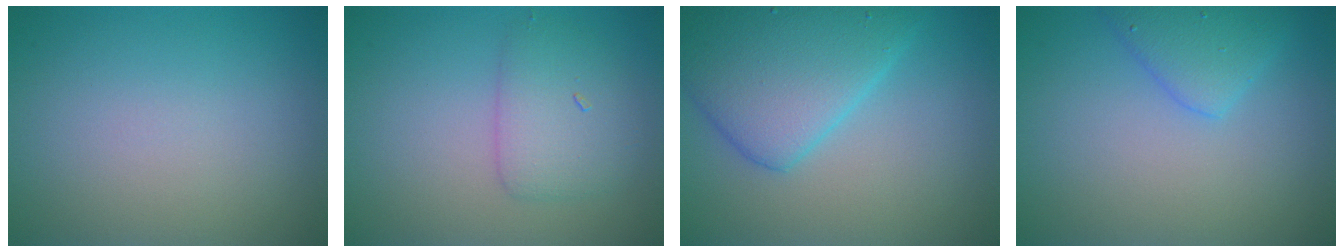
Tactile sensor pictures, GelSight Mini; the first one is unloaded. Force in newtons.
{"total": 3.2, "press": 3.2, "slide": 0.1}
{"total": 7.1, "press": 7.1, "slide": 0.1}
{"total": 3.0, "press": 3.0, "slide": 0.1}